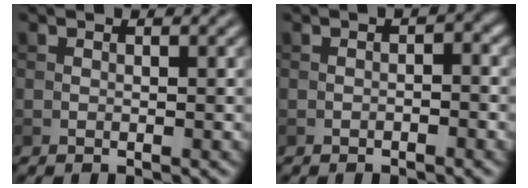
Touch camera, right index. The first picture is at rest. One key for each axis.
{"total": 1.0, "fx": -0.4, "fy": 0.4, "fz": 0.9, "tx": -0.012, "ty": 0.004, "tz": -0.007}